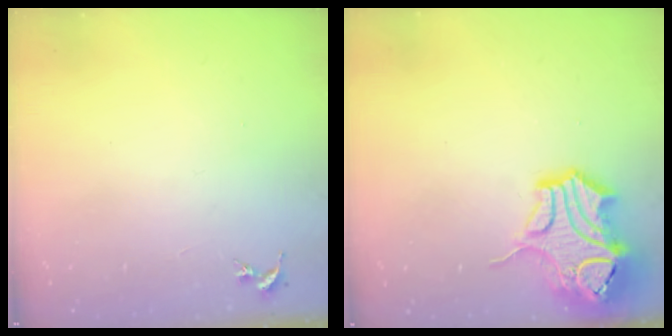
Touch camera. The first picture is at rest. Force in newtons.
{"total": 15.2, "press": 15.0, "slide": 2.4}